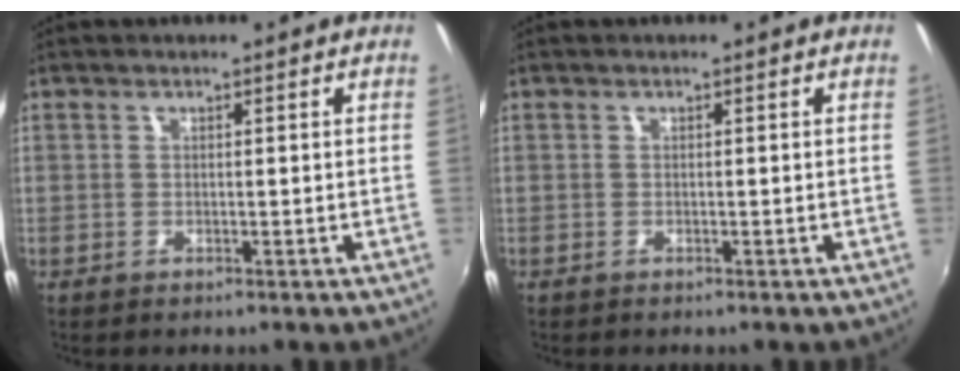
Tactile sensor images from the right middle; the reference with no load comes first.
{"total": 0.0}